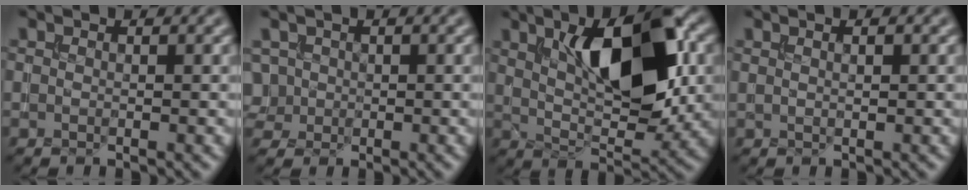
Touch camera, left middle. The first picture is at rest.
{"total": 1.9, "force": [0.2, 1.8, 0.6], "torque": [-0.007, 0.001, 0.008]}
{"total": 9.7, "force": [2.9, 3.8, 8.4], "torque": [-0.129, 0.008, 0.049]}
{"total": 0.9, "force": [0.5, 0.2, 0.7], "torque": [-0.012, -0.002, 0.008]}